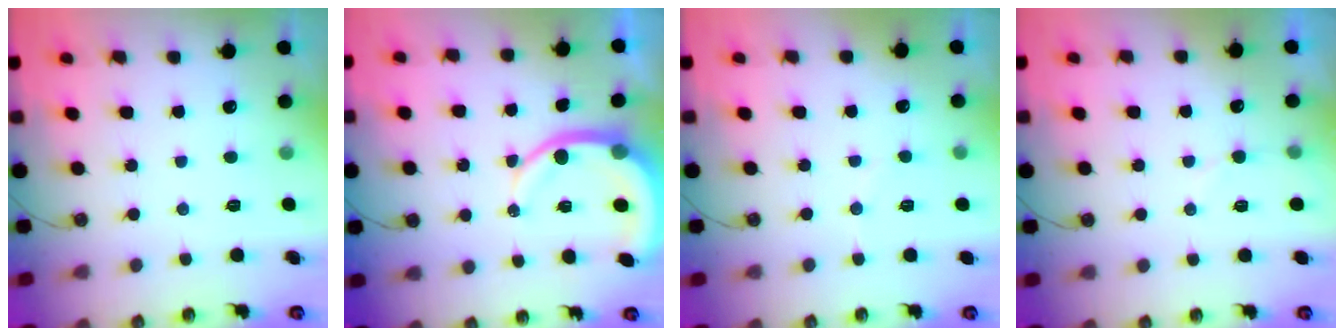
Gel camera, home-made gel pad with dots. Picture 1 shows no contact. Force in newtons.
{"total": 9.6, "press": 9.5, "slide": 1.4}
{"total": 3.0, "press": 3.0, "slide": 0.2}
{"total": 3.0, "press": 3.0, "slide": 0.2}